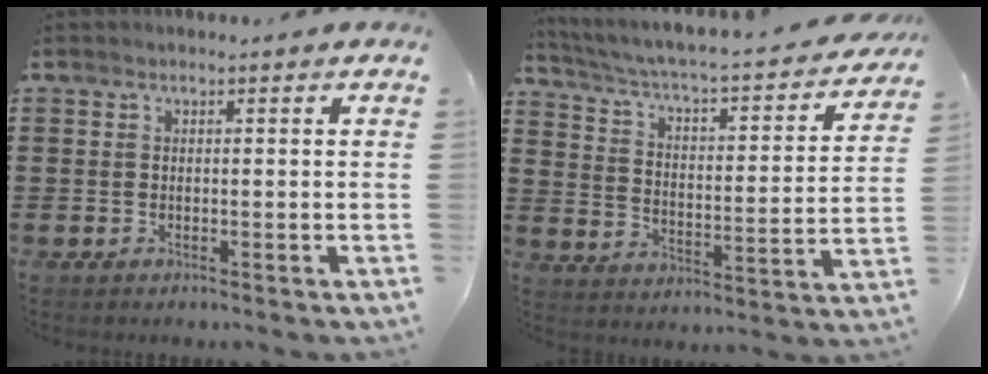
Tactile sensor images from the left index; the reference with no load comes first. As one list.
[{"total": 3.4, "force": [2.6, 0.5, 2.1], "torque": [-0.058, -0.034, 0.031]}]